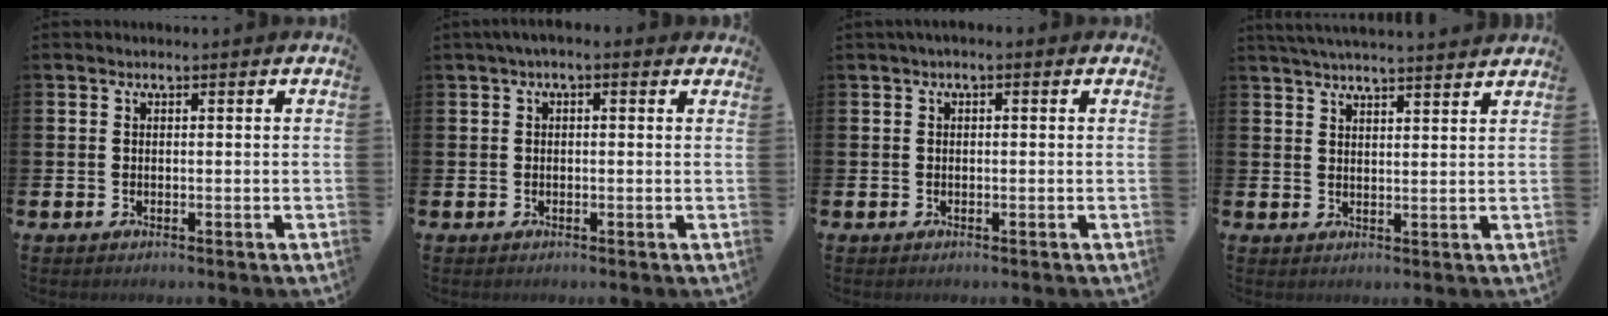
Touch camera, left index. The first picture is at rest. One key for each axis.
{"total": 0.9, "fx": 0.1, "fy": 0.4, "fz": 0.9, "tx": -0.014, "ty": 0.006, "tz": -0.001}
{"total": 0.7, "fx": -0.2, "fy": 0.3, "fz": 0.6, "tx": -0.009, "ty": 0.004, "tz": -0.007}
{"total": 4.0, "fx": 4.0, "fy": -0.4, "fz": 0.7, "tx": -0.021, "ty": -0.017, "tz": 0.072}